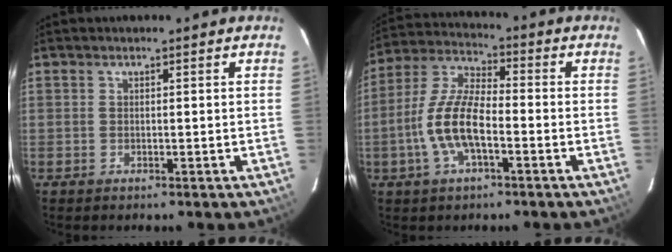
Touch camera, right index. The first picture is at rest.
{"total": 11.5, "force": [-3.6, 4.1, 10.1], "torque": [-0.216, 0.003, -0.072]}